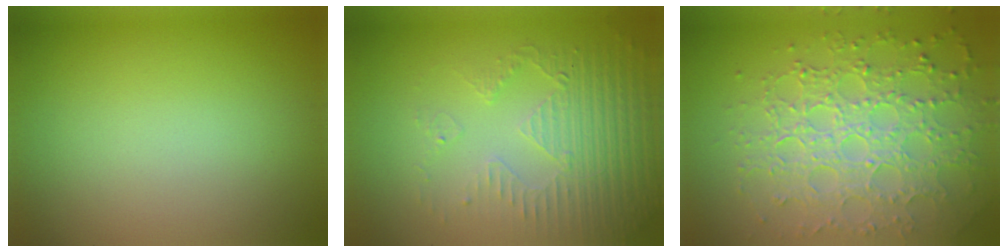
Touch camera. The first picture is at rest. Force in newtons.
{"total": 5.4, "press": 3.6, "slide": 4.0}
{"total": 8.0, "press": 5.7, "slide": 5.6}